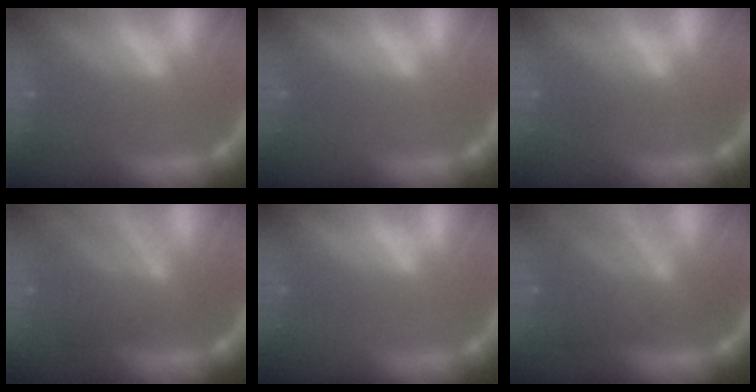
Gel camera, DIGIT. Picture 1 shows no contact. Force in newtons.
{"total": 0.0}
{"total": 1.0}
{"total": 6.5}
{"total": 0.0}
{"total": 7.0}